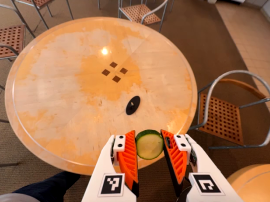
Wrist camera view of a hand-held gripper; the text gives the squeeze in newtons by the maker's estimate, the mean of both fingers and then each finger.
{"total": 9.9, "left": 10.0, "right": 9.8}